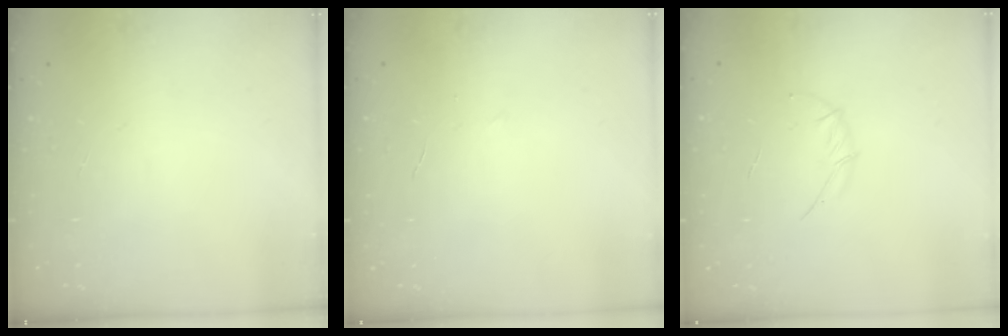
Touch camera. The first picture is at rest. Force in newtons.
{"total": 2.2, "press": 2.1, "slide": 0.6}
{"total": 3.9, "press": 3.8, "slide": 0.8}